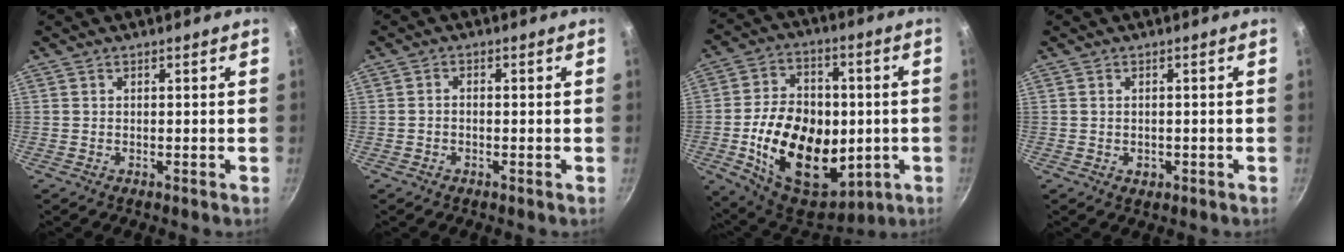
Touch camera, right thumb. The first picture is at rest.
{"total": 1.2, "force": [-0.5, 0.8, 0.8], "torque": [-0.014, 0.010, -0.011]}
{"total": 24.7, "force": [-3.3, 16.7, 17.9], "torque": [-0.261, 0.014, -0.036]}
{"total": 1.7, "force": [-0.4, 1.3, 1.0], "torque": [-0.012, 0.000, -0.005]}